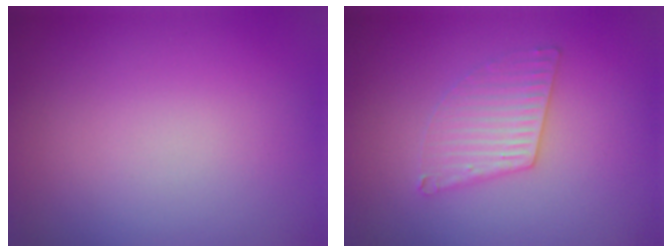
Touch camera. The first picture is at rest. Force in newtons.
{"total": 2.8, "press": 2.8, "slide": 0.3}